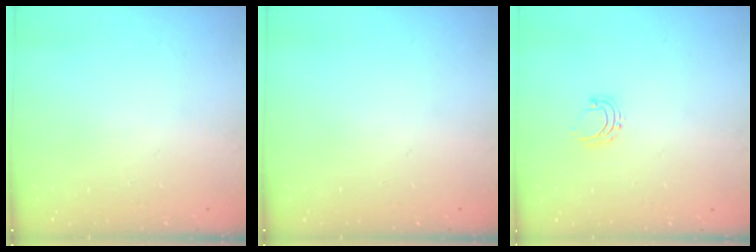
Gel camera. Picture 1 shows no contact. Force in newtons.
{"total": 0.0}
{"total": 6.5, "press": 6.5, "slide": 0.4}